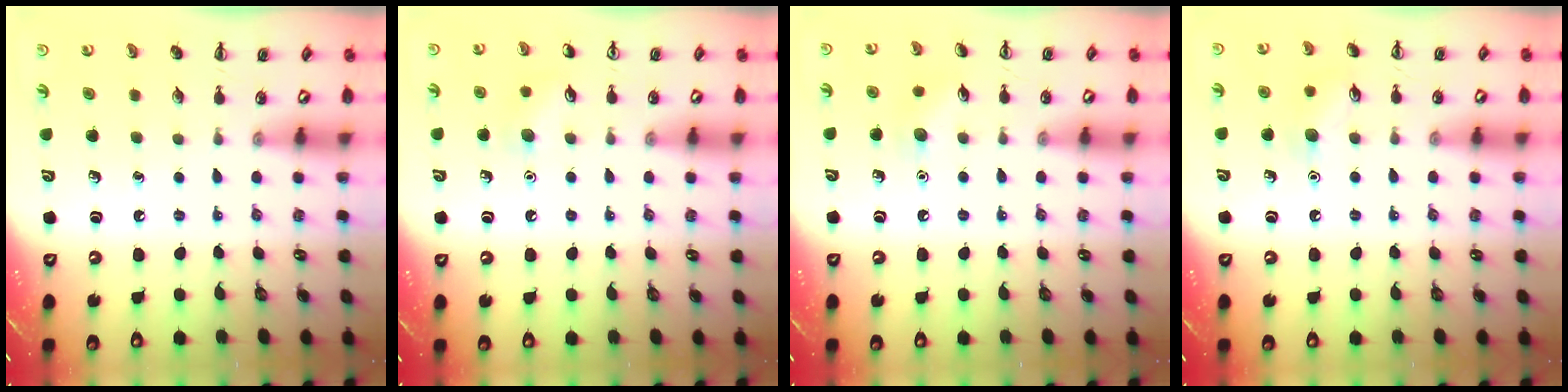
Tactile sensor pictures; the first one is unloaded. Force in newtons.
{"total": 6.5, "press": 6.2, "slide": 1.9}
{"total": 6.9, "press": 6.7, "slide": 1.8}
{"total": 7.3, "press": 7.2, "slide": 1.0}